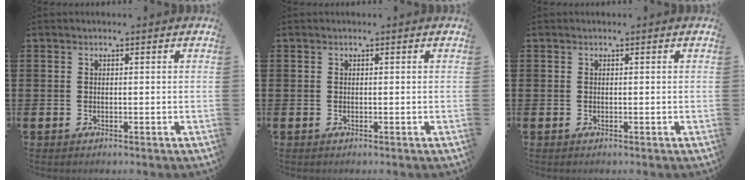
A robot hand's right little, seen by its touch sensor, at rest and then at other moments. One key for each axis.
{"total": 0.0}
{"total": 0.0}